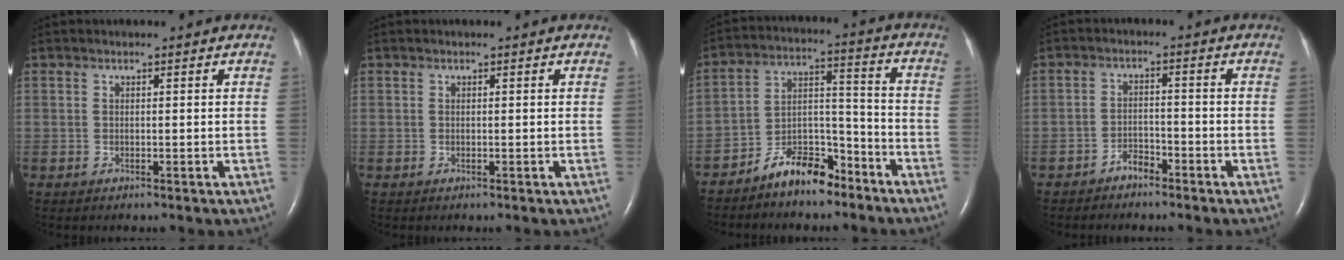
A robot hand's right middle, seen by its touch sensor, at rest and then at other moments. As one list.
[{"total": 0.0}, {"total": 8.8, "force": [-7.1, 3.2, 4.2], "torque": [-0.073, 0.025, -0.127]}, {"total": 2.6, "force": [-2.2, 1.1, 0.8], "torque": [-0.014, 0.003, -0.038]}]